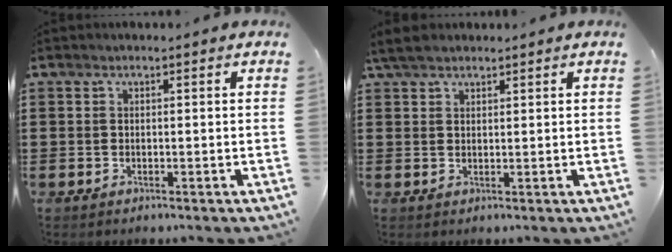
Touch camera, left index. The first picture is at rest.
{"total": 3.2, "force": [2.5, 1.3, 1.6], "torque": [-0.038, 0.005, 0.048]}